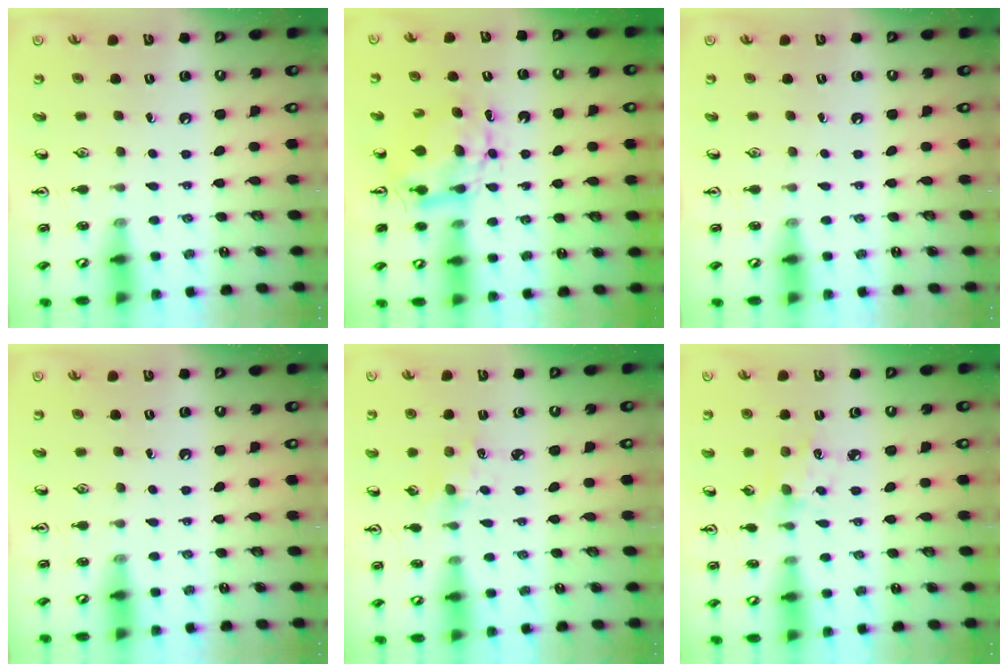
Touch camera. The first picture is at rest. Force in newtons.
{"total": 6.4, "press": 6.4, "slide": 0.5}
{"total": 0.0}
{"total": 0.0}
{"total": 2.6, "press": 2.6, "slide": 0.4}
{"total": 3.3, "press": 3.2, "slide": 0.6}